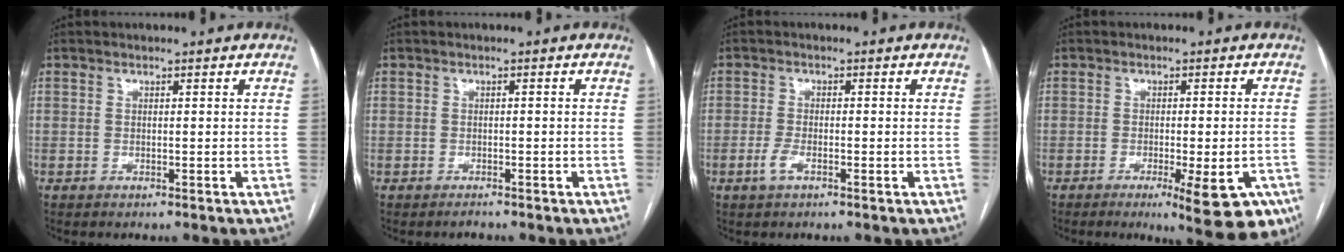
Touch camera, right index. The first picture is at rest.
{"total": 1.0, "force": [-0.9, 0.5, 0.0], "torque": [-0.004, 0.000, -0.016]}
{"total": 2.2, "force": [-1.1, 0.7, 1.8], "torque": [-0.044, -0.001, -0.022]}
{"total": 10.3, "force": [-5.6, 2.3, 8.4], "torque": [-0.076, -0.009, -0.070]}